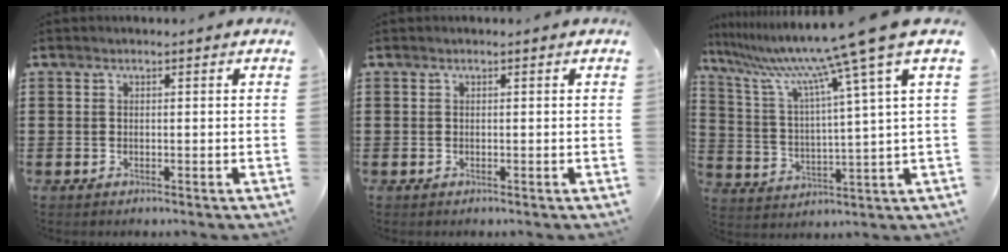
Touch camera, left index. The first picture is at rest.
{"total": 0.0}
{"total": 12.2, "force": [9.6, -1.4, 7.4], "torque": [-0.182, -0.060, 0.150]}